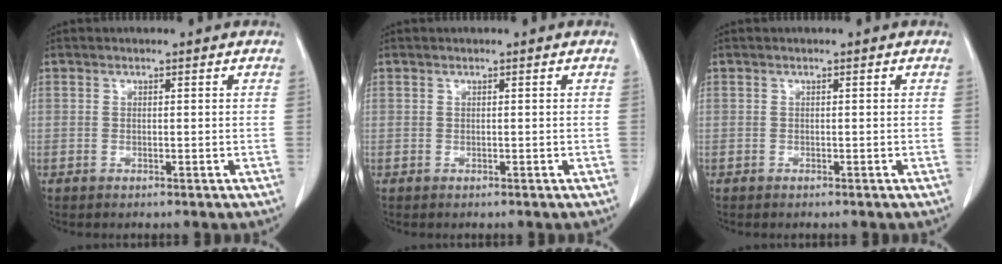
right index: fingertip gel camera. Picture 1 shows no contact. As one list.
[{"total": 0.0}, {"total": 0.0}]